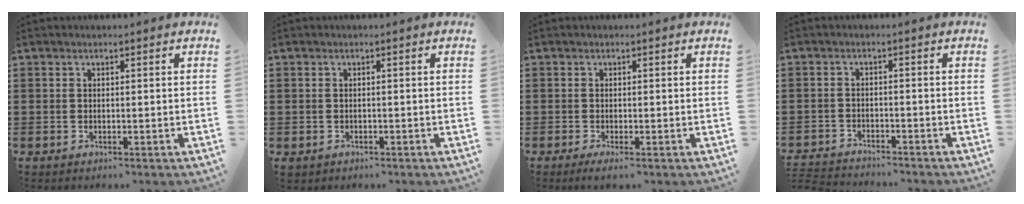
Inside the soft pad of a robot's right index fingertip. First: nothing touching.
{"total": 0.7, "force": [-0.5, 0.4, 0.1], "torque": [-0.004, 0.002, -0.013]}
{"total": 0.9, "force": [-0.5, 0.0, 0.7], "torque": [-0.018, -0.008, -0.011]}
{"total": 2.4, "force": [-2.4, 0.1, -0.3], "torque": [-0.004, 0.000, -0.055]}